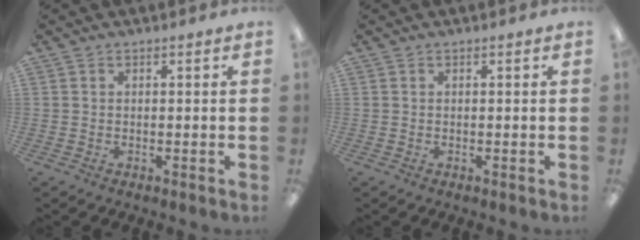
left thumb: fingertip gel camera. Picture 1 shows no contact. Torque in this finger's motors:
{"motor_torque": [-0.09, -0.09, 0.22, -0.13, 0.00]}